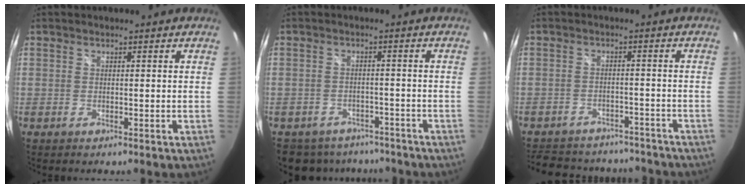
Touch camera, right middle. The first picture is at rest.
{"total": 11.3, "force": [-9.1, 6.1, 2.9], "torque": [-0.076, 0.012, -0.115]}
{"total": 19.2, "force": [-16.1, 7.9, 6.8], "torque": [-0.151, 0.025, -0.205]}